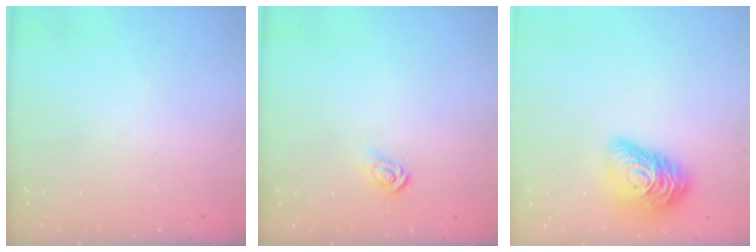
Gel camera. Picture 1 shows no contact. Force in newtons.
{"total": 4.5, "press": 4.5, "slide": 0.2}
{"total": 16.6, "press": 16.6, "slide": 0.9}